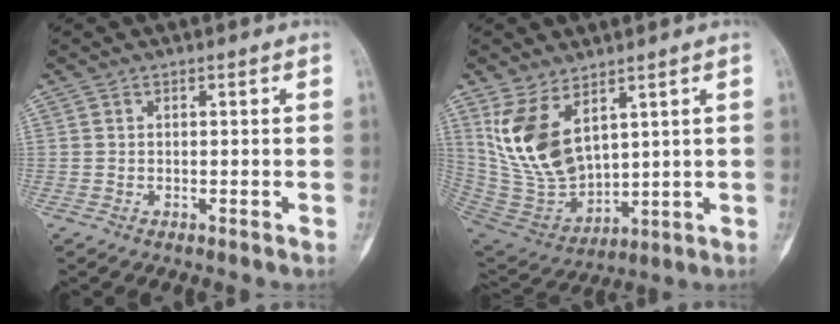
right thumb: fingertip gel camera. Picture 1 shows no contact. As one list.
[{"total": 14.1, "force": [6.1, 7.7, 10.1], "torque": [-0.179, -0.034, 0.147]}]